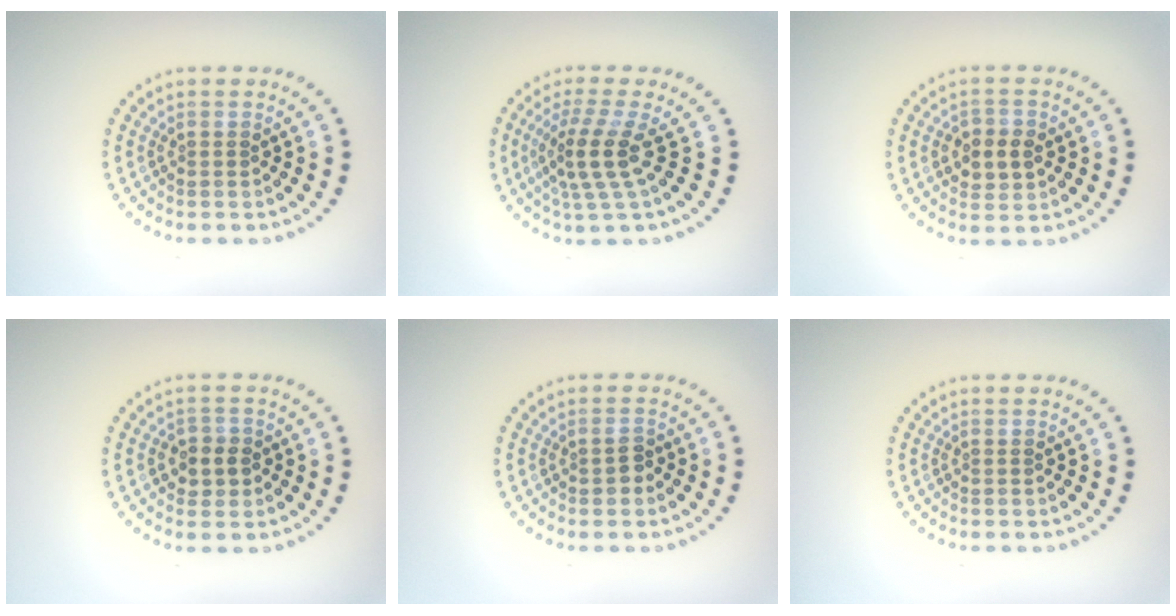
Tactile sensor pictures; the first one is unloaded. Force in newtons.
{"total": 3.8, "press": 2.8, "slide": 2.5}
{"total": 2.9, "press": 2.8, "slide": 0.5}
{"total": 2.3, "press": 2.2, "slide": 0.7}
{"total": 1.2, "press": 1.2, "slide": 0.2}
{"total": 0.0}